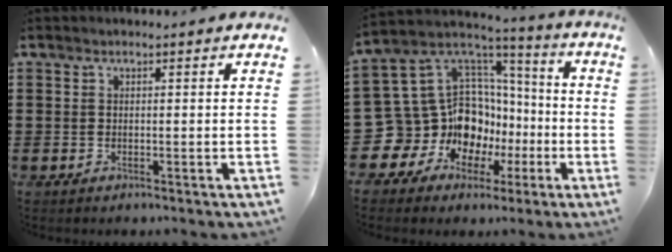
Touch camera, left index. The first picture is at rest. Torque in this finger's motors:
{"motor_torque": [1.46, 0.68, 0.56, 0.07]}